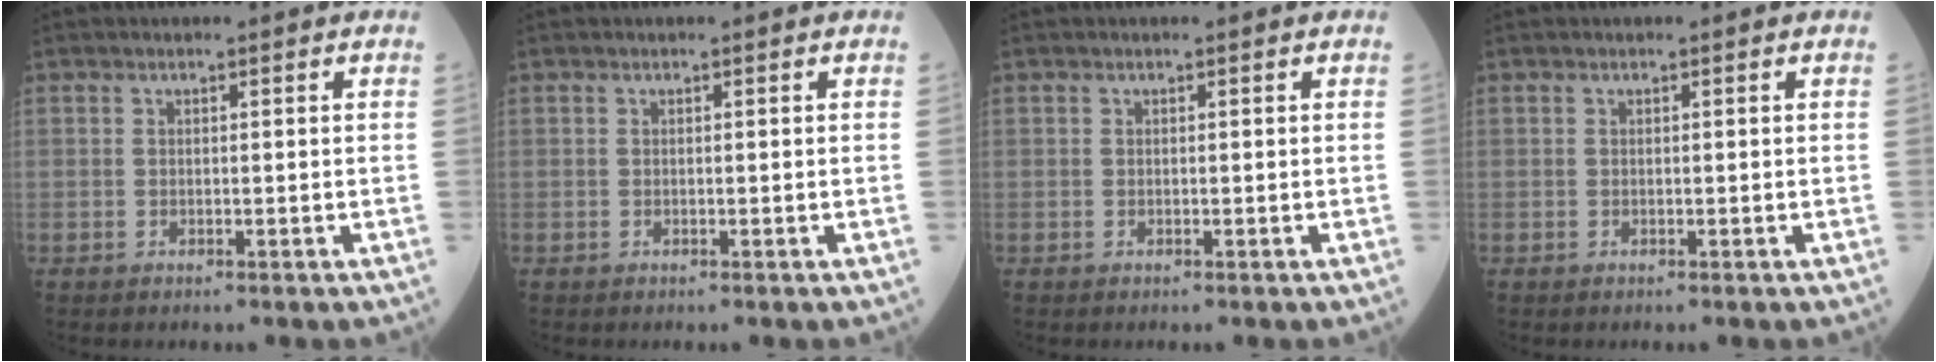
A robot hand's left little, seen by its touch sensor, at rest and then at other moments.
{"total": 0.0}
{"total": 0.0}
{"total": 0.0}